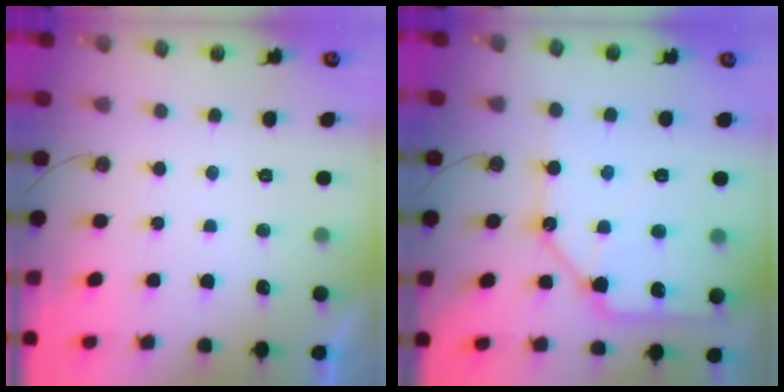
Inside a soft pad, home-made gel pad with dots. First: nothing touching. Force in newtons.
{"total": 12.9, "press": 12.8, "slide": 1.6}